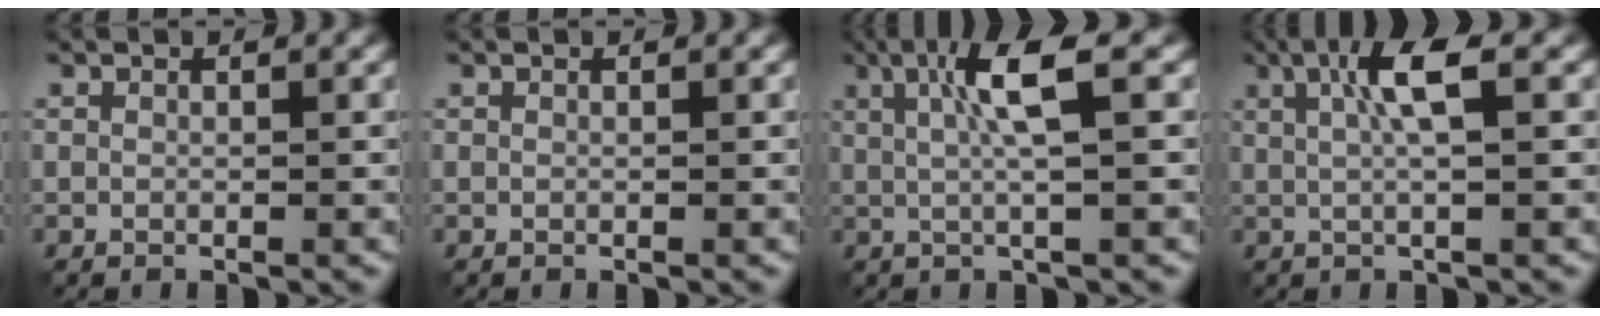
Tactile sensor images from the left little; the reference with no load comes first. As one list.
[{"total": 0.0}, {"total": 5.0, "force": [0.8, 0.6, 4.9], "torque": [-0.098, 0.006, 0.017]}, {"total": 4.5, "force": [0.7, 0.8, 4.3], "torque": [-0.085, 0.007, 0.013]}]